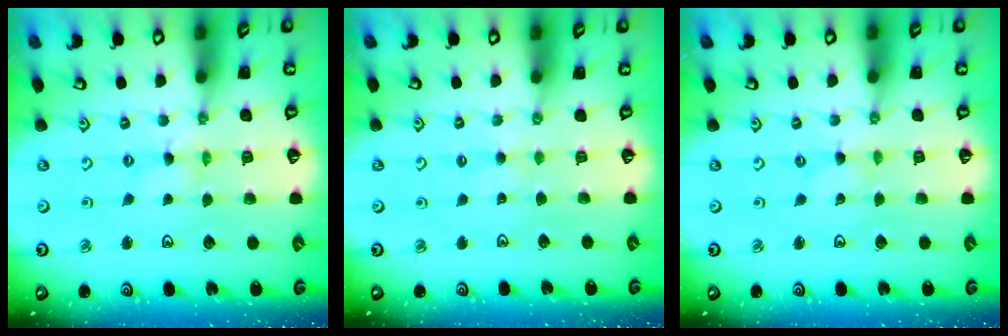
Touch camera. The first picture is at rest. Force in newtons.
{"total": 1.4, "press": 1.4, "slide": 0.3}
{"total": 0.0}